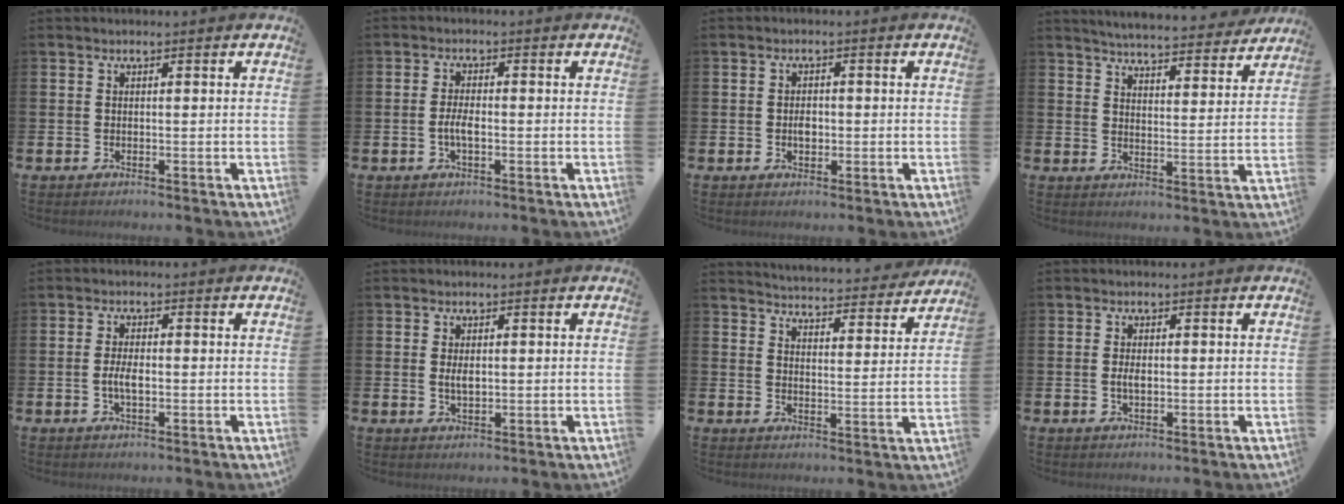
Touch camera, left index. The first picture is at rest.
{"total": 2.5, "force": [-0.6, 1.0, 2.3], "torque": [-0.045, -0.003, -0.015]}
{"total": 2.0, "force": [-0.1, 1.3, 1.5], "torque": [-0.009, -0.003, -0.008]}
{"total": 5.5, "force": [5.5, 0.2, 0.7], "torque": [-0.017, -0.046, 0.091]}
{"total": 3.0, "force": [-0.4, 1.3, 2.6], "torque": [-0.037, -0.003, -0.011]}
{"total": 2.0, "force": [0.3, 1.0, 1.7], "torque": [-0.024, 0.000, 0.001]}
{"total": 4.9, "force": [4.9, 0.3, 0.3], "torque": [-0.017, -0.044, 0.082]}
{"total": 1.8, "force": [-0.1, 0.9, 1.6], "torque": [-0.027, 0.001, -0.003]}